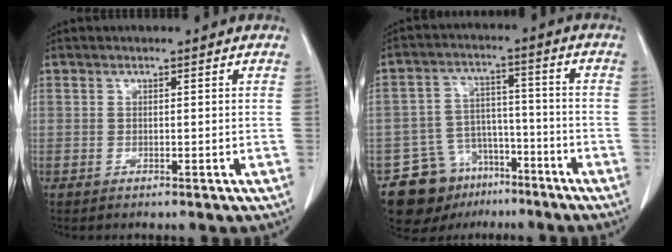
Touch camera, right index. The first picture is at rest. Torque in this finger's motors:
{"motor_torque": [-0.04, -0.10, -0.57, -0.14]}